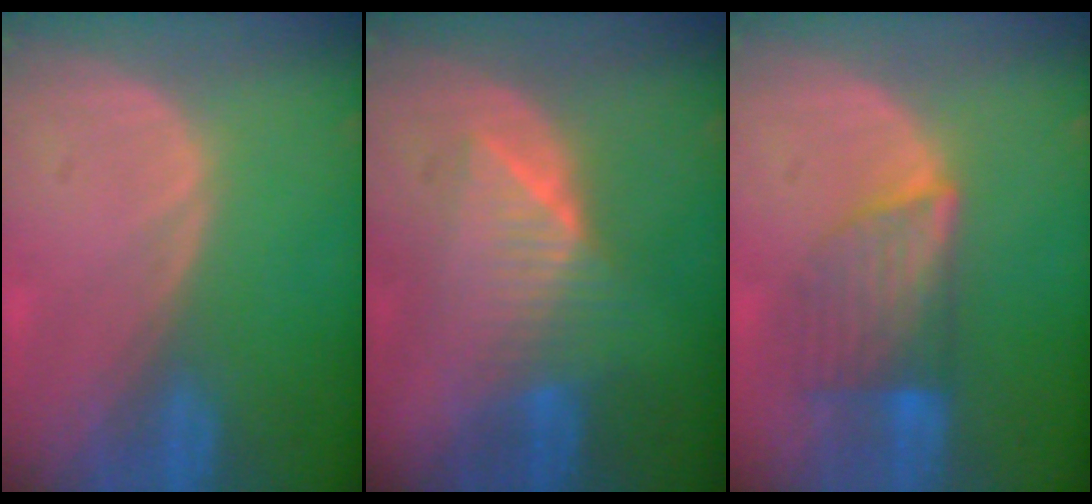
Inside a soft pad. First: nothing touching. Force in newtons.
{"total": 6.5, "press": 6.5, "slide": 0.6}
{"total": 6.9, "press": 6.4, "slide": 2.6}